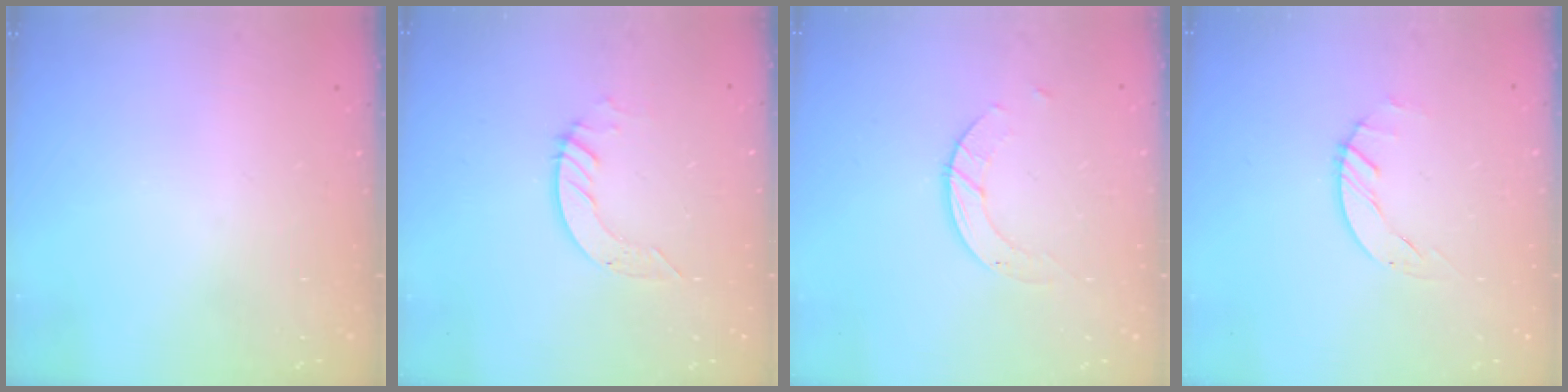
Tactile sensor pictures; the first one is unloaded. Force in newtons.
{"total": 4.0, "press": 4.0, "slide": 0.2}
{"total": 3.0, "press": 3.0, "slide": 0.3}
{"total": 1.5, "press": 1.4, "slide": 0.3}